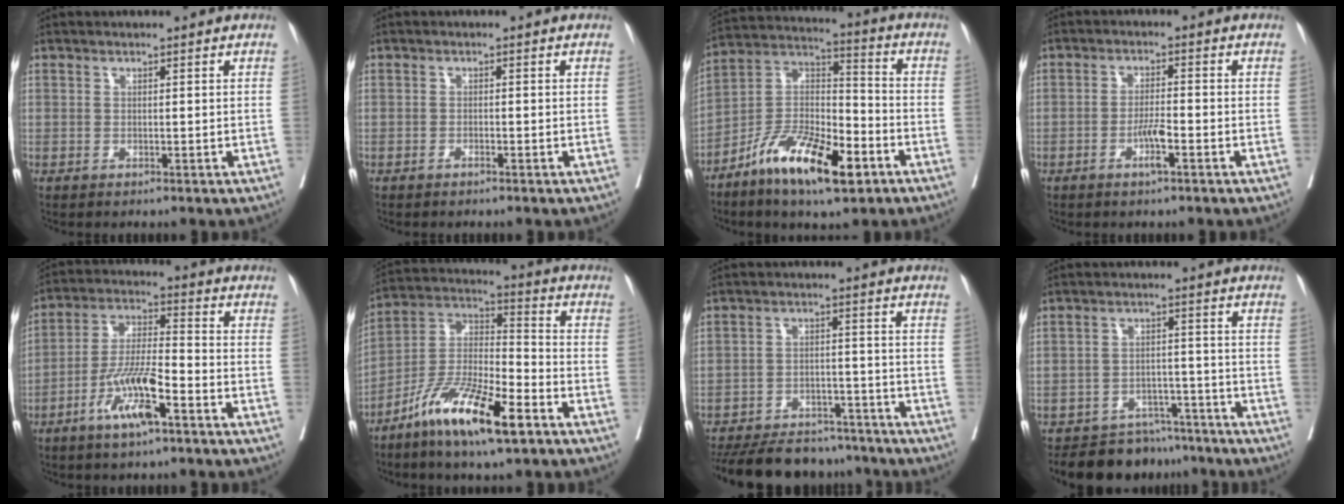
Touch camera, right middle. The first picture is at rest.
{"total": 0.7, "force": [-0.6, 0.0, 0.4], "torque": [-0.011, -0.001, -0.010]}
{"total": 14.8, "force": [-8.5, 4.4, 11.3], "torque": [-0.210, -0.001, -0.153]}
{"total": 3.5, "force": [-1.8, 0.2, 3.0], "torque": [-0.056, -0.002, -0.034]}
{"total": 9.5, "force": [-5.0, 1.4, 8.0], "torque": [-0.161, -0.006, -0.095]}
{"total": 14.8, "force": [-9.0, 2.6, 11.5], "torque": [-0.225, -0.017, -0.169]}
{"total": 19.3, "force": [-16.9, 6.6, 6.5], "torque": [-0.159, -0.014, -0.240]}
{"total": 9.8, "force": [-8.9, 4.1, 1.3], "torque": [-0.005, 0.011, -0.127]}